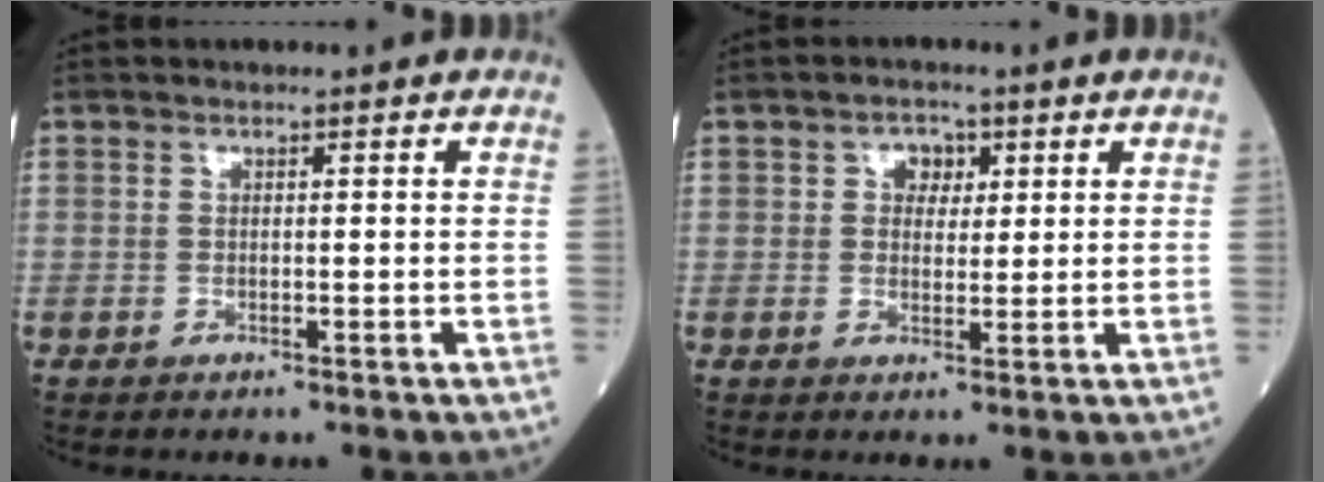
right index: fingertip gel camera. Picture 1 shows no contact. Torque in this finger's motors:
{"motor_torque": [0.01, 0.01, 0.05, 0.01]}